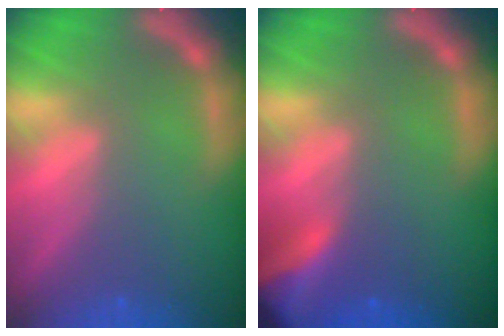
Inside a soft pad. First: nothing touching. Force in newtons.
{"total": 6.9}